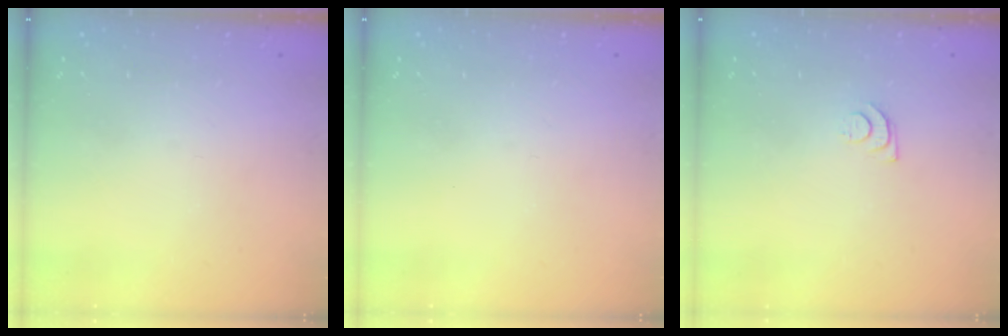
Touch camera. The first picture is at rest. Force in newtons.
{"total": 0.0}
{"total": 4.1, "press": 4.1, "slide": 0.5}